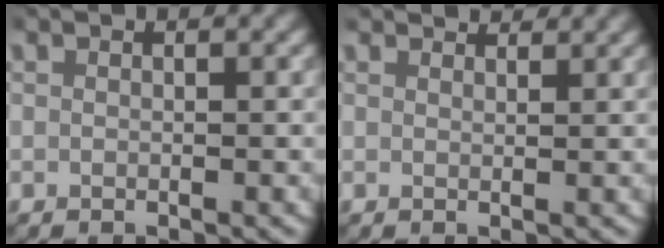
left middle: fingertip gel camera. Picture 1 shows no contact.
{"total": 2.1, "force": [2.1, 0.2, 0.3], "torque": [0.002, 0.003, 0.031]}